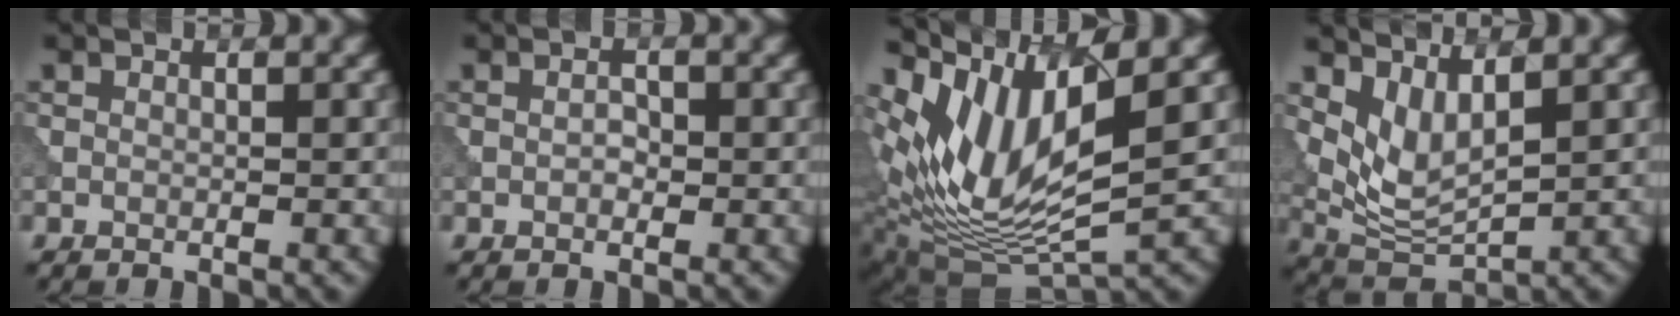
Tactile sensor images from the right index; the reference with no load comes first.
{"total": 1.0, "force": [-0.1, 0.6, 0.8], "torque": [-0.014, 0.002, -0.004]}
{"total": 10.5, "force": [4.4, 3.5, 8.9], "torque": [-0.180, 0.001, 0.088]}
{"total": 3.8, "force": [1.9, 1.5, 2.9], "torque": [-0.062, -0.013, 0.046]}